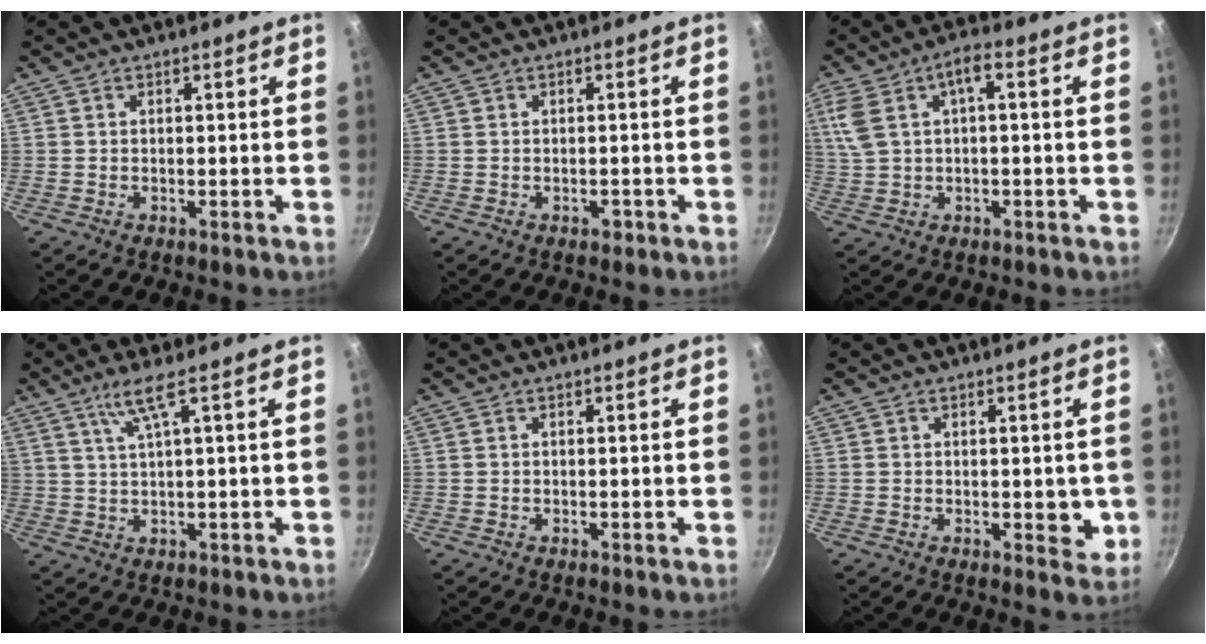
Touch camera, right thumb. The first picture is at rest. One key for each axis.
{"total": 1.1, "fx": -0.6, "fy": 0.8, "fz": 0.5, "tx": -0.004, "ty": 0.006, "tz": -0.005}
{"total": 8.5, "fx": 1.4, "fy": 4.0, "fz": 7.3, "tx": -0.150, "ty": 0.020, "tz": 0.027}
{"total": 4.7, "fx": 2.2, "fy": -0.4, "fz": 4.2, "tx": -0.089, "ty": -0.005, "tz": 0.052}
{"total": 0.0}
{"total": 4.0, "fx": -0.2, "fy": 2.4, "fz": 3.2, "tx": -0.023, "ty": -0.004, "tz": -0.003}